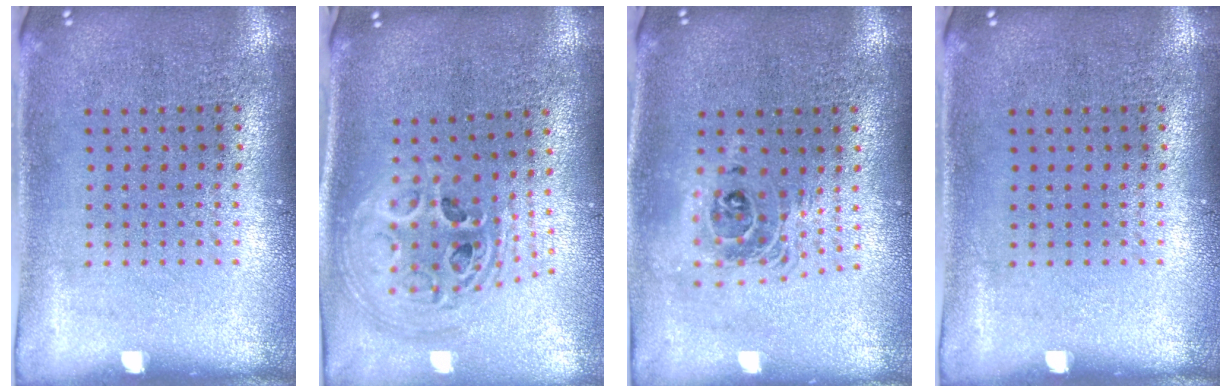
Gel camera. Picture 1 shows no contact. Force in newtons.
{"total": 2.5, "press": 1.9, "slide": 1.6}
{"total": 1.7, "press": 1.4, "slide": 1.0}
{"total": 0.0}